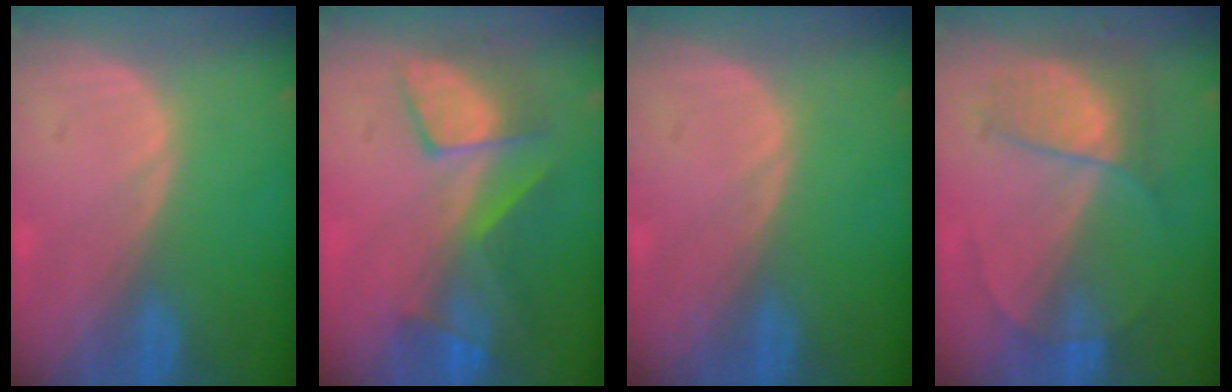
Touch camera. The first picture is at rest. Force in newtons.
{"total": 7.6, "press": 7.2, "slide": 2.4}
{"total": 0.0}
{"total": 7.0, "press": 6.0, "slide": 3.6}